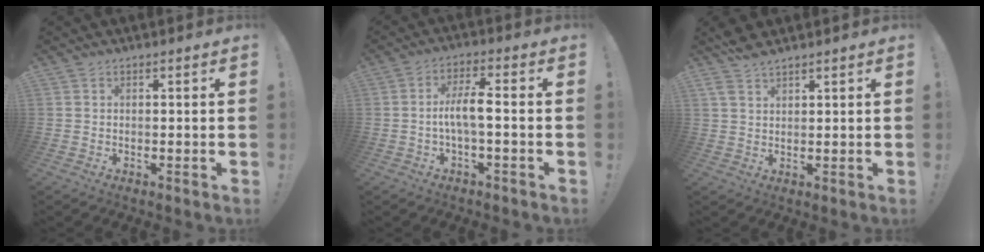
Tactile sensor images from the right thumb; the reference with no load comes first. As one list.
[{"total": 7.3, "force": [-1.2, 1.7, 7.0], "torque": [-0.131, 0.008, -0.022]}, {"total": 4.2, "force": [3.0, 2.2, 1.9], "torque": [-0.033, -0.008, 0.057]}]